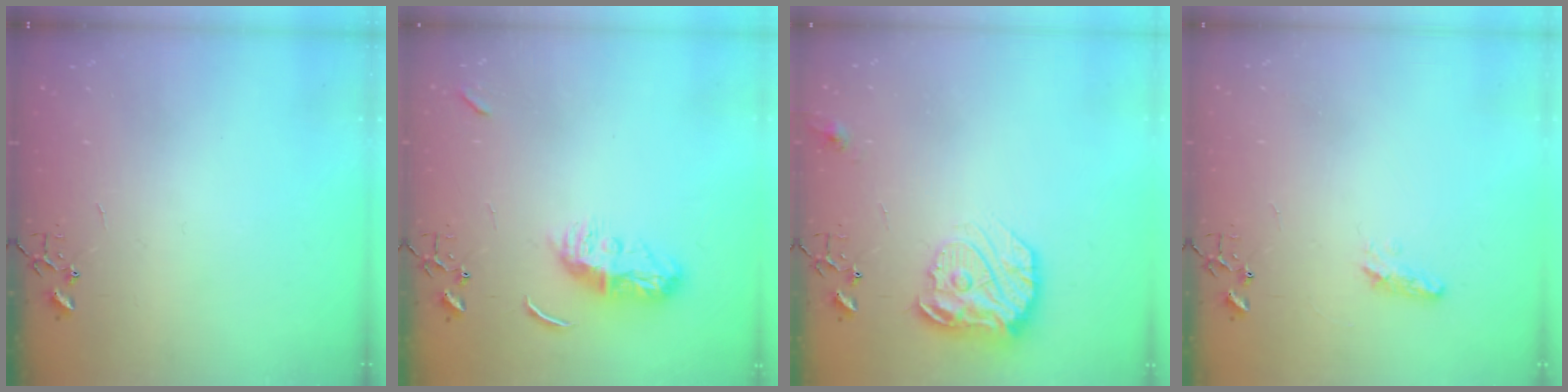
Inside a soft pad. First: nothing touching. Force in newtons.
{"total": 9.1, "press": 9.1, "slide": 0.8}
{"total": 17.2, "press": 17.1, "slide": 1.7}
{"total": 6.5, "press": 6.4, "slide": 0.7}